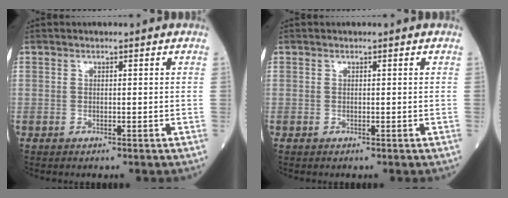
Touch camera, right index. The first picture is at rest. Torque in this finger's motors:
{"motor_torque": [0.00, 0.00, 0.00, 0.00]}